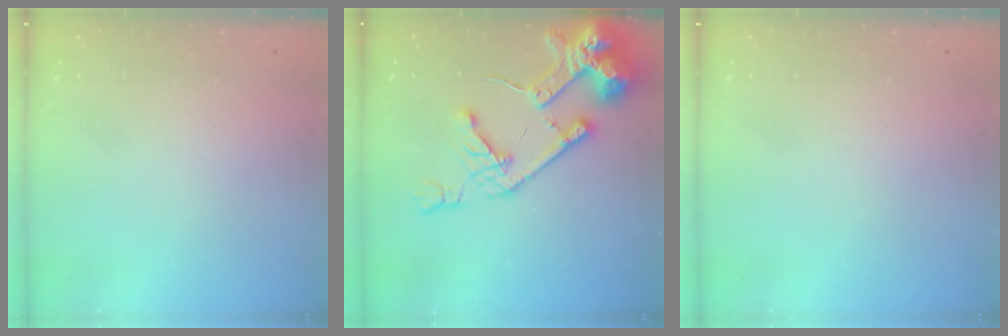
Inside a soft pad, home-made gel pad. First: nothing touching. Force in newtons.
{"total": 20.2, "press": 20.0, "slide": 2.4}
{"total": 0.0}